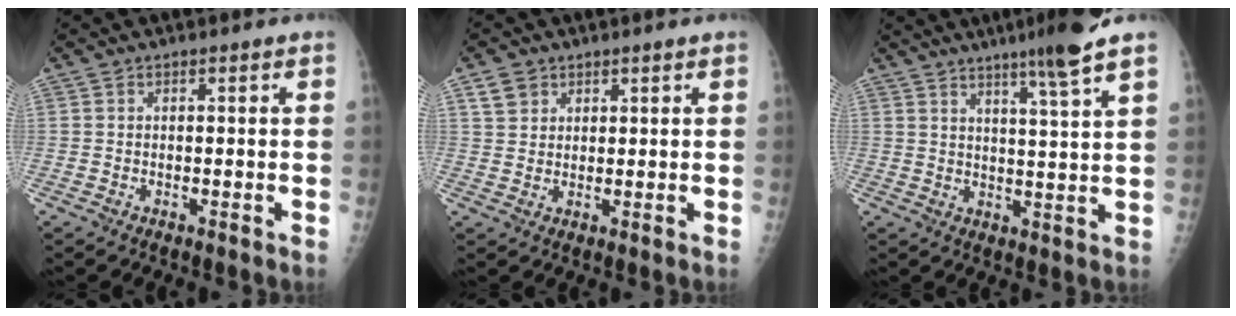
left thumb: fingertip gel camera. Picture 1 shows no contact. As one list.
[{"total": 3.5, "force": [2.0, 2.7, 1.1], "torque": [-0.007, -0.008, 0.041]}, {"total": 9.0, "force": [6.1, -0.7, 6.6], "torque": [-0.098, -0.031, 0.093]}]